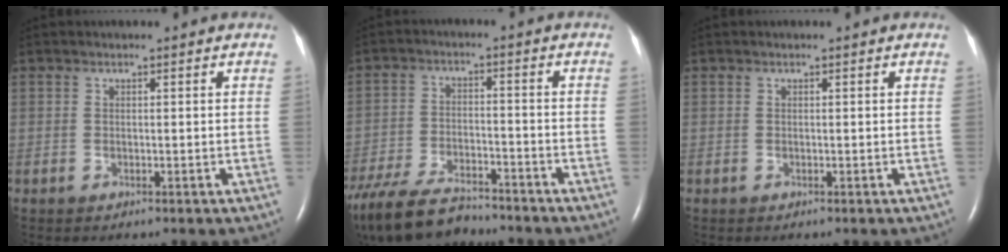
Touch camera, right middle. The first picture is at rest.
{"total": 13.4, "force": [-11.4, 3.7, 6.2], "torque": [-0.124, -0.021, -0.191]}
{"total": 0.0}